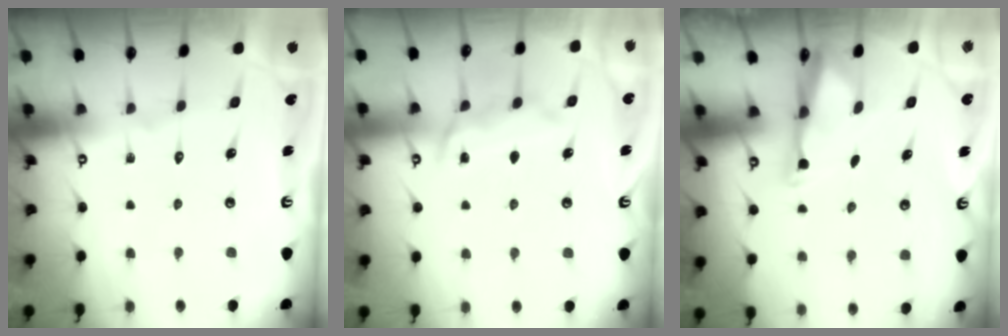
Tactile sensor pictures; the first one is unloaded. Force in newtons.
{"total": 9.0, "press": 9.0, "slide": 1.1}
{"total": 3.0, "press": 2.9, "slide": 0.5}